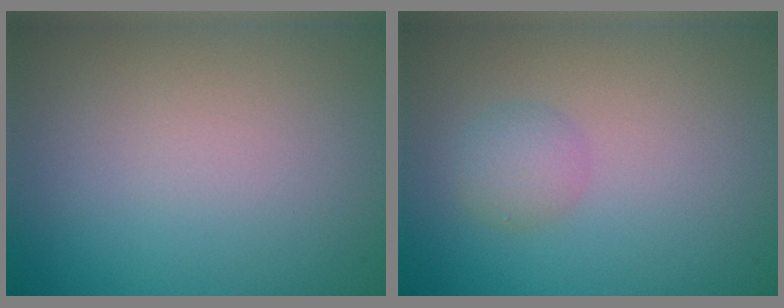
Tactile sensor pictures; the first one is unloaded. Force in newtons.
{"total": 1.9, "press": 1.9, "slide": 0.1}